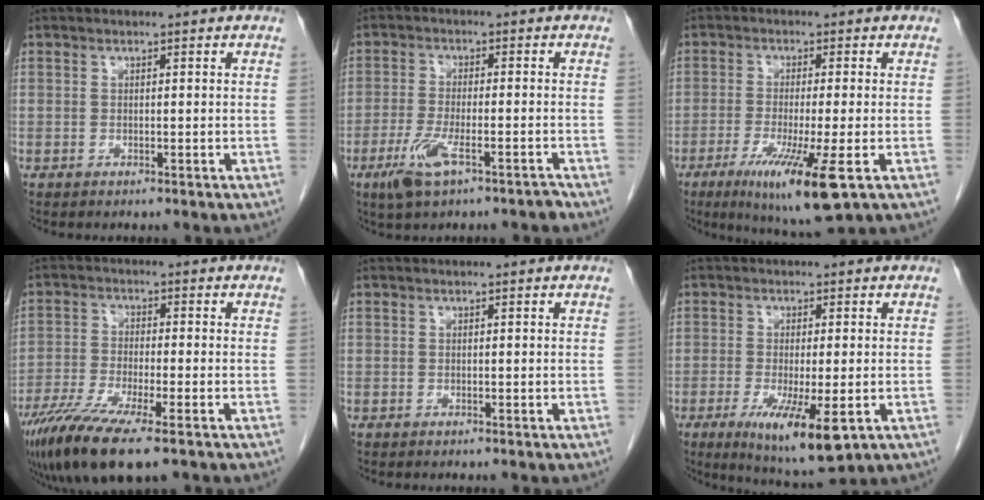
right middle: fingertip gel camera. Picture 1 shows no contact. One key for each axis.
{"total": 6.7, "fx": -4.1, "fy": 1.4, "fz": 5.1, "tx": -0.104, "ty": -0.010, "tz": -0.070}
{"total": 11.0, "fx": -5.0, "fy": -0.3, "fz": 9.8, "tx": -0.176, "ty": -0.039, "tz": -0.081}
{"total": 11.2, "fx": -7.4, "fy": 1.4, "fz": 8.3, "tx": -0.154, "ty": -0.026, "tz": -0.125}
{"total": 0.0}
{"total": 9.8, "fx": -3.7, "fy": 1.9, "fz": 8.9, "tx": -0.149, "ty": -0.028, "tz": -0.052}